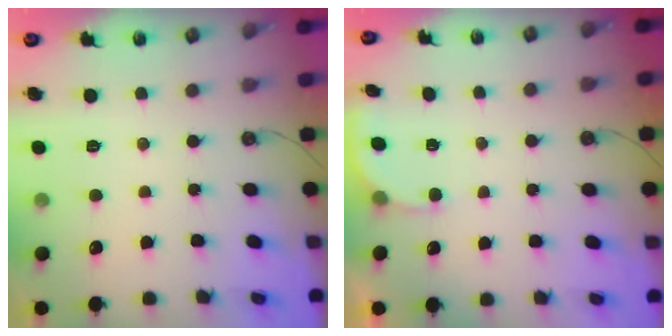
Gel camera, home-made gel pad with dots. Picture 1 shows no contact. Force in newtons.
{"total": 2.6, "press": 2.3, "slide": 1.1}